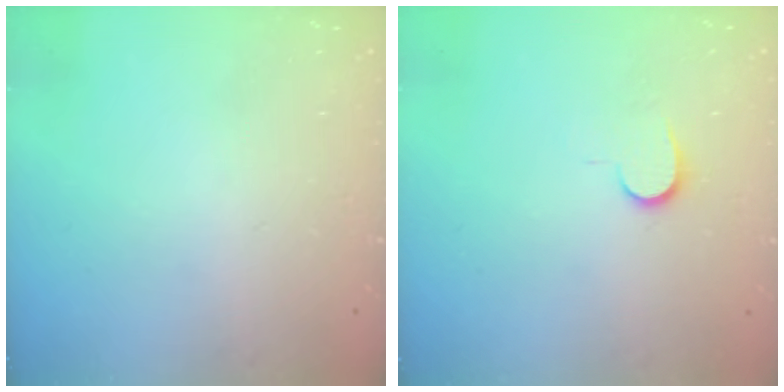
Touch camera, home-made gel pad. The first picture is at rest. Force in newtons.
{"total": 5.4, "press": 5.4, "slide": 0.6}